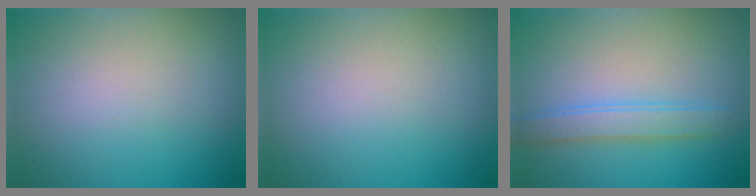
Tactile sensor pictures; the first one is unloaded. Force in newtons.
{"total": 0.0}
{"total": 2.8, "press": 2.8, "slide": 0.0}